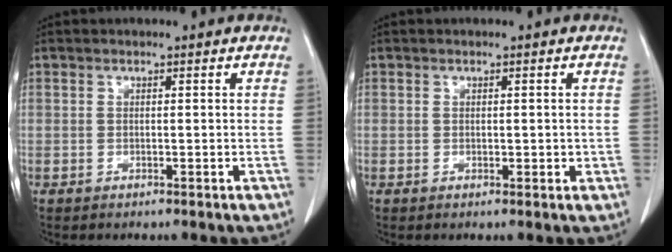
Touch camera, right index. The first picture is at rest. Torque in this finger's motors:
{"motor_torque": [-0.23, 0.24, -0.03, 0.00]}